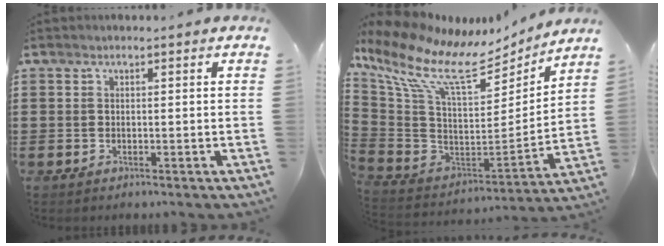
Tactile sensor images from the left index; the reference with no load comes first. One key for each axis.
{"total": 12.3, "fx": 8.0, "fy": 4.4, "fz": 8.3, "tx": -0.201, "ty": -0.059, "tz": 0.134}